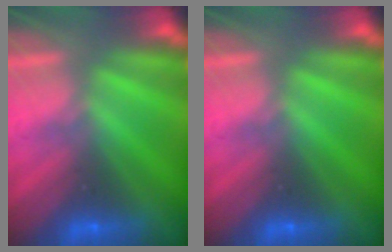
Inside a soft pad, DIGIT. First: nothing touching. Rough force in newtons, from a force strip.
{"total": 0.0}